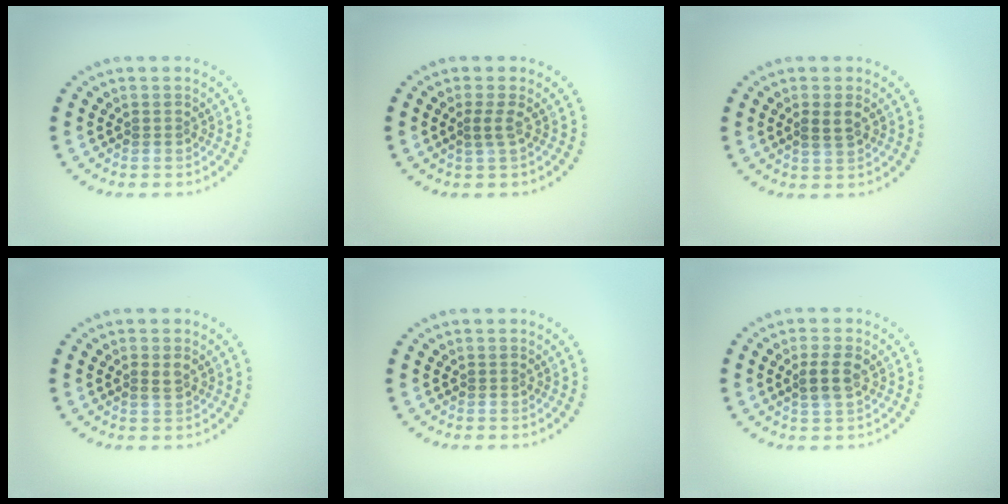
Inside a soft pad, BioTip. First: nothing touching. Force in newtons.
{"total": 1.2, "press": 0.8, "slide": 0.8}
{"total": 1.8, "press": 1.8, "slide": 0.5}
{"total": 1.2, "press": 1.1, "slide": 0.4}
{"total": 0.0}
{"total": 2.4, "press": 2.3, "slide": 0.8}